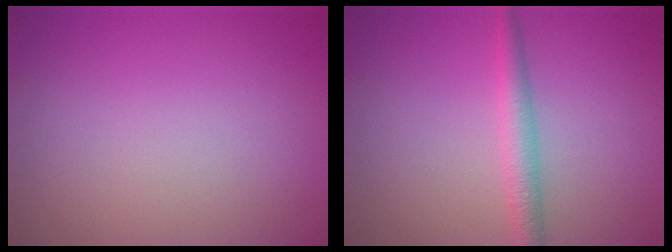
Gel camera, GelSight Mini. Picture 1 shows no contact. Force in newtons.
{"total": 2.4, "press": 2.4, "slide": 0.0}